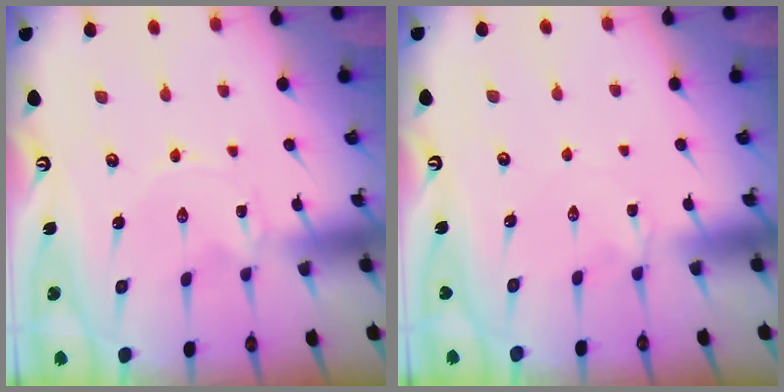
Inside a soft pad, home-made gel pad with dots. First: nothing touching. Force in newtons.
{"total": 2.2, "press": 2.2, "slide": 0.4}